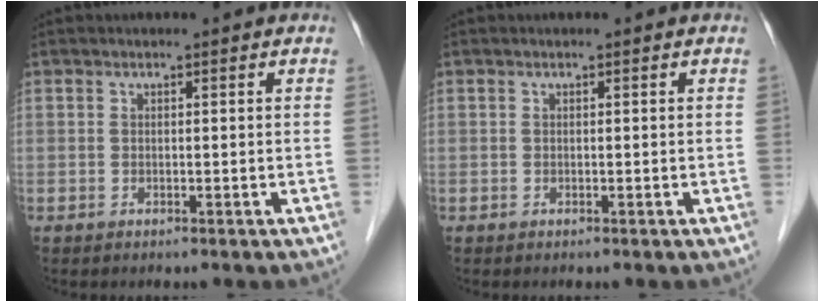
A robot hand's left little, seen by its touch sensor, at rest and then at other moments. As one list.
[{"total": 0.0}]